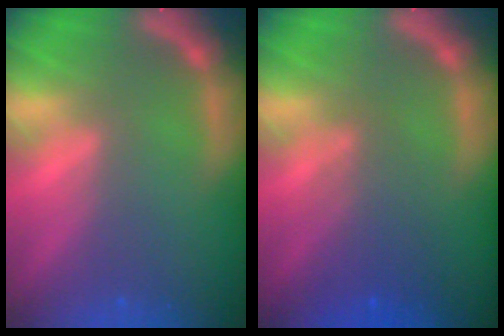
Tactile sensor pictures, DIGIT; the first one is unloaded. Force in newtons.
{"total": 3.5}